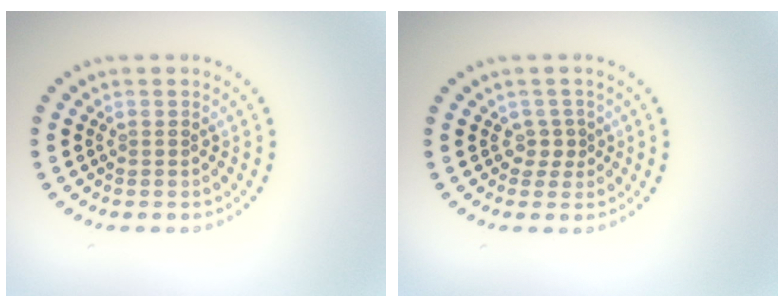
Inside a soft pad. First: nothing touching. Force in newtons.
{"total": 1.3, "press": 1.0, "slide": 0.9}